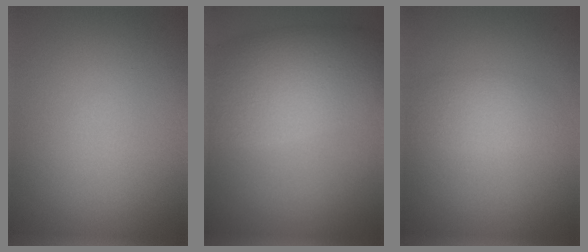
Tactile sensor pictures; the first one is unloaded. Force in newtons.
{"total": 8.5, "press": 8.5, "slide": 0.3}
{"total": 2.4, "press": 2.4, "slide": 0.0}